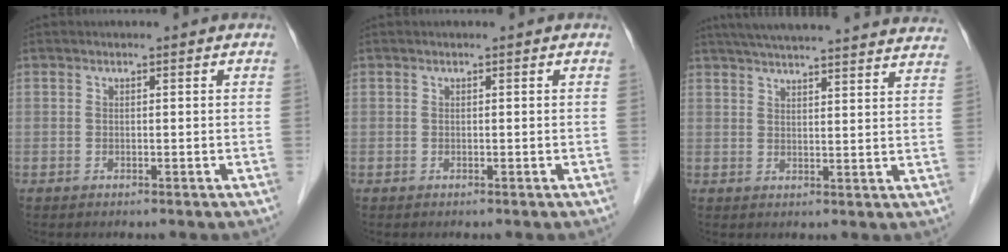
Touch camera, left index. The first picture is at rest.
{"total": 0.0}
{"total": 27.2, "force": [25.1, 1.9, 10.4], "torque": [-0.167, -0.013, 0.310]}